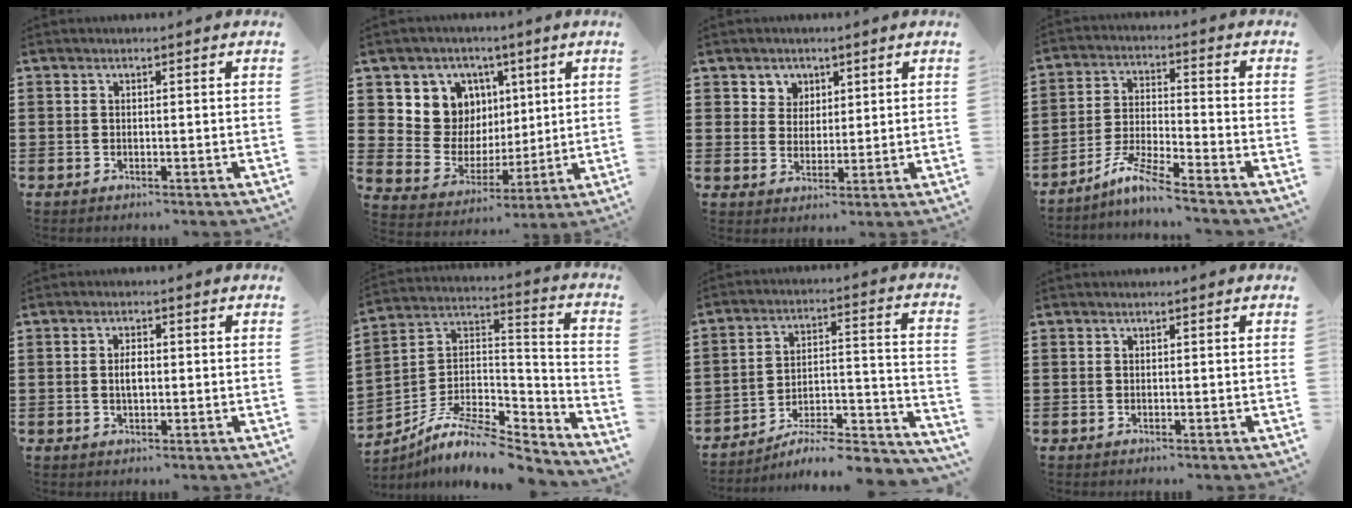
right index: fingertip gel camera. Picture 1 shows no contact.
{"total": 8.8, "force": [2.8, 8.2, 1.6], "torque": [-0.067, -0.031, 0.056]}
{"total": 3.6, "force": [2.0, 3.0, -0.1], "torque": [-0.016, 0.011, 0.036]}
{"total": 6.7, "force": [-5.7, -0.3, 3.5], "torque": [-0.085, -0.017, -0.115]}
{"total": 2.6, "force": [0.0, 1.2, 2.3], "torque": [-0.045, 0.004, -0.001]}
{"total": 9.6, "force": [-7.6, 3.4, 4.9], "torque": [-0.101, 0.013, -0.152]}
{"total": 7.1, "force": [-6.5, 0.9, 2.5], "torque": [-0.034, 0.001, -0.130]}
{"total": 0.0}